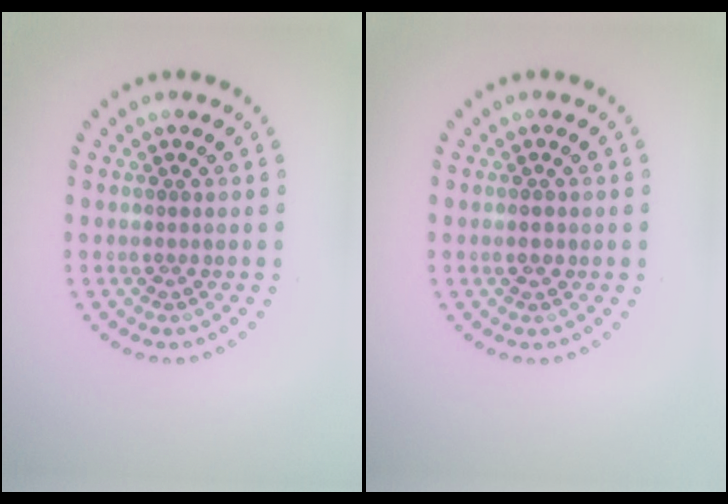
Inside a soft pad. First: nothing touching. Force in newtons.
{"total": 1.2, "press": 1.2, "slide": 0.1}